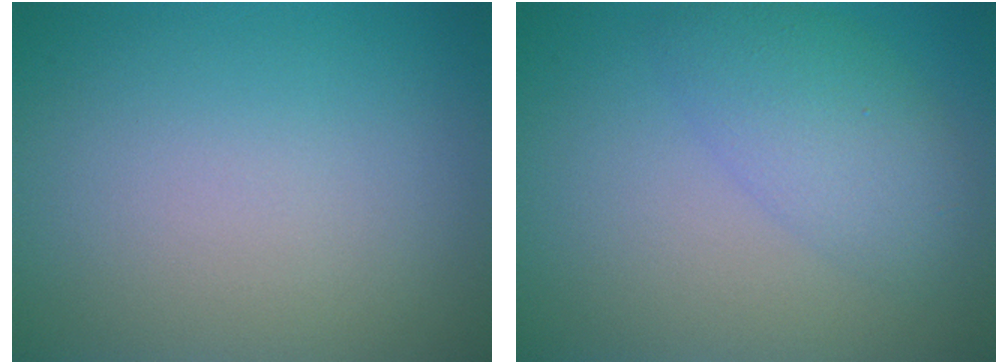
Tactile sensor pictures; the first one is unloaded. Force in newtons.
{"total": 4.1, "press": 4.1, "slide": 0.2}